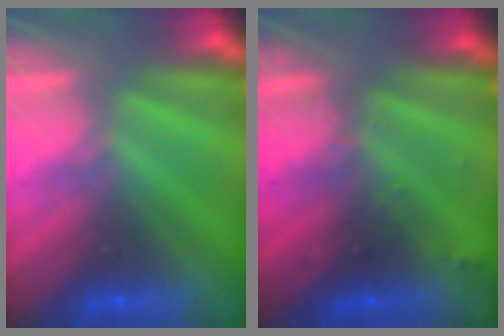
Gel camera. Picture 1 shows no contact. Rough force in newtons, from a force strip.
{"total": 3.1}